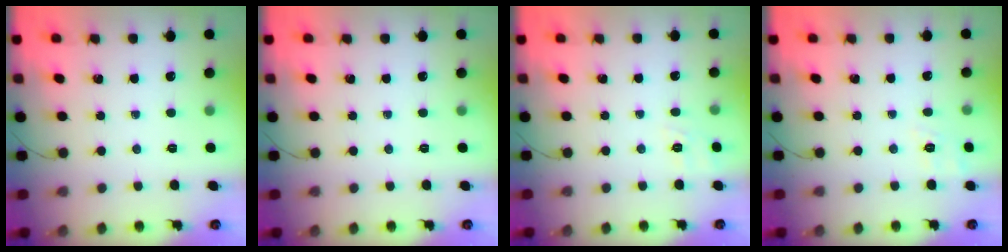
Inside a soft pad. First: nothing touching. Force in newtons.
{"total": 0.0}
{"total": 8.1, "press": 7.9, "slide": 1.9}
{"total": 7.5, "press": 7.2, "slide": 2.2}